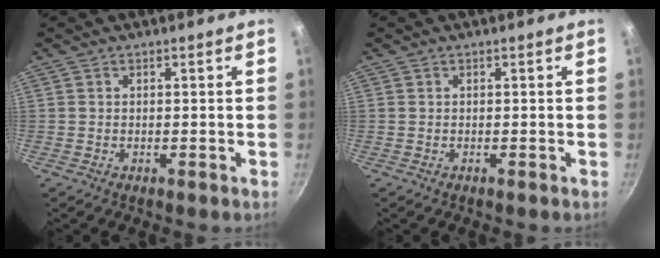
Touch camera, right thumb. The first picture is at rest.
{"total": 0.0}